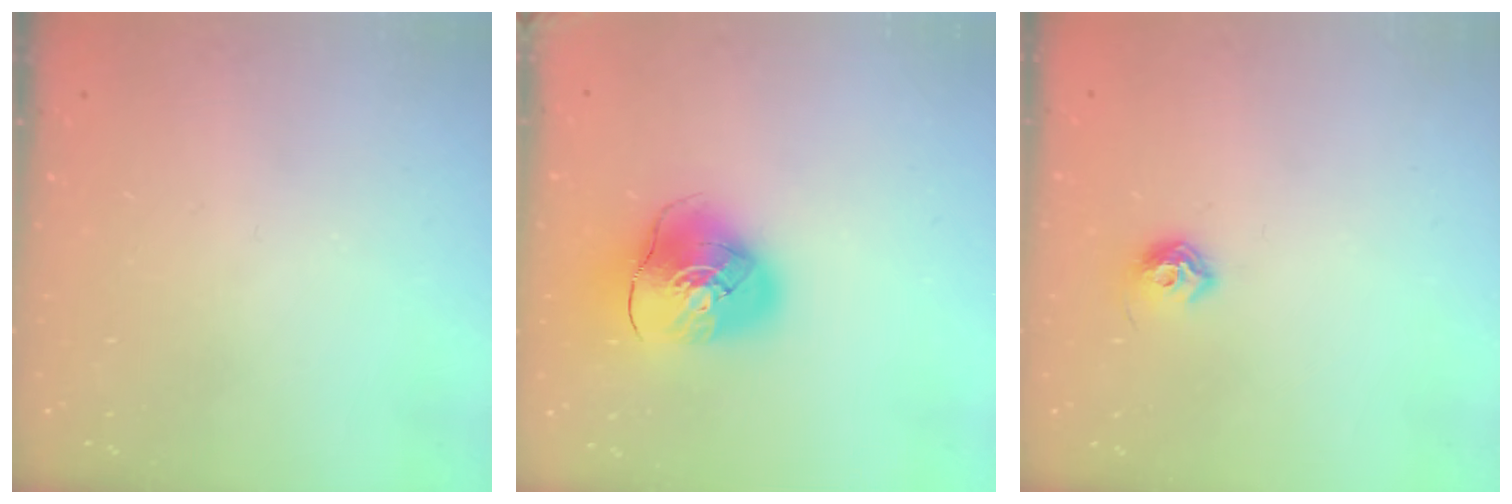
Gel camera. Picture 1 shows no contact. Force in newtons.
{"total": 12.7, "press": 12.5, "slide": 1.8}
{"total": 7.2, "press": 7.1, "slide": 0.9}